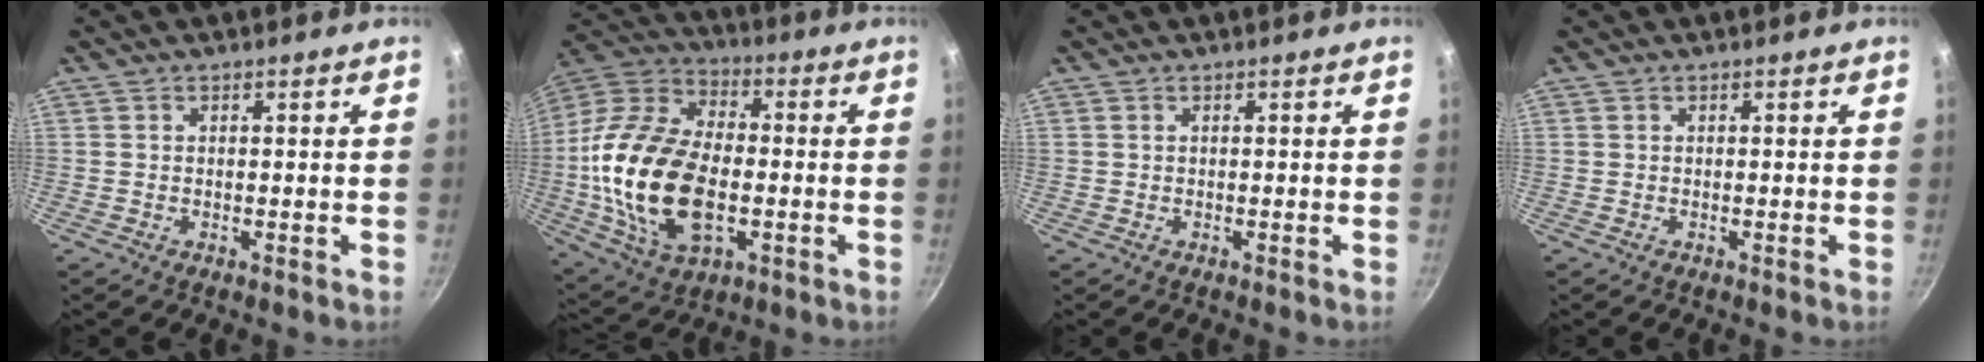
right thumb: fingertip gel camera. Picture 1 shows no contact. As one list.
[{"total": 24.5, "force": [-3.2, 14.4, 19.5], "torque": [-0.375, 0.024, -0.058]}, {"total": 0.0}, {"total": 0.0}]